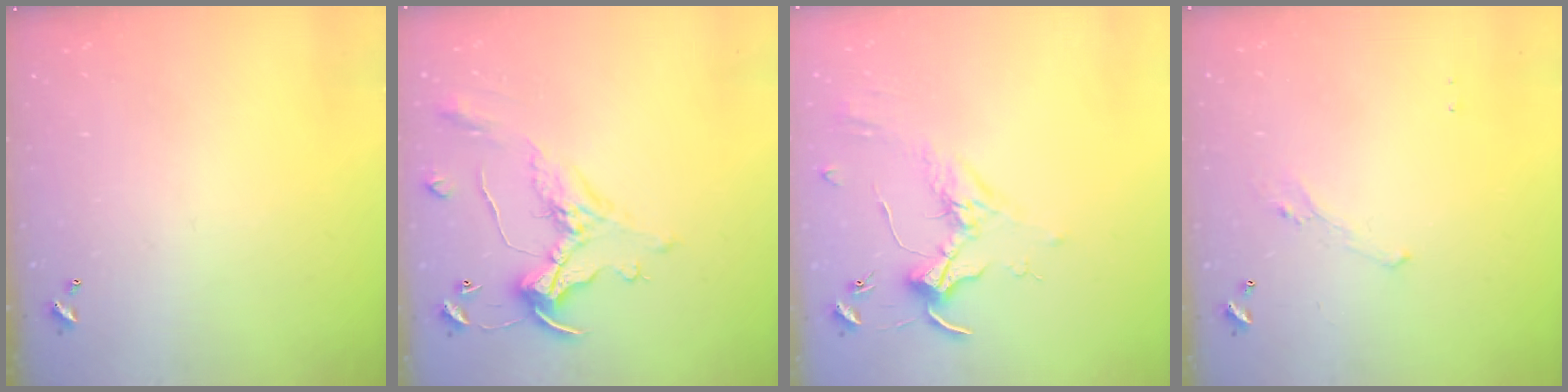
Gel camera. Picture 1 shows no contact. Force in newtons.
{"total": 1.8, "press": 1.5, "slide": 1.1}
{"total": 1.8, "press": 1.8, "slide": 0.4}
{"total": 0.8, "press": 0.4, "slide": 0.7}